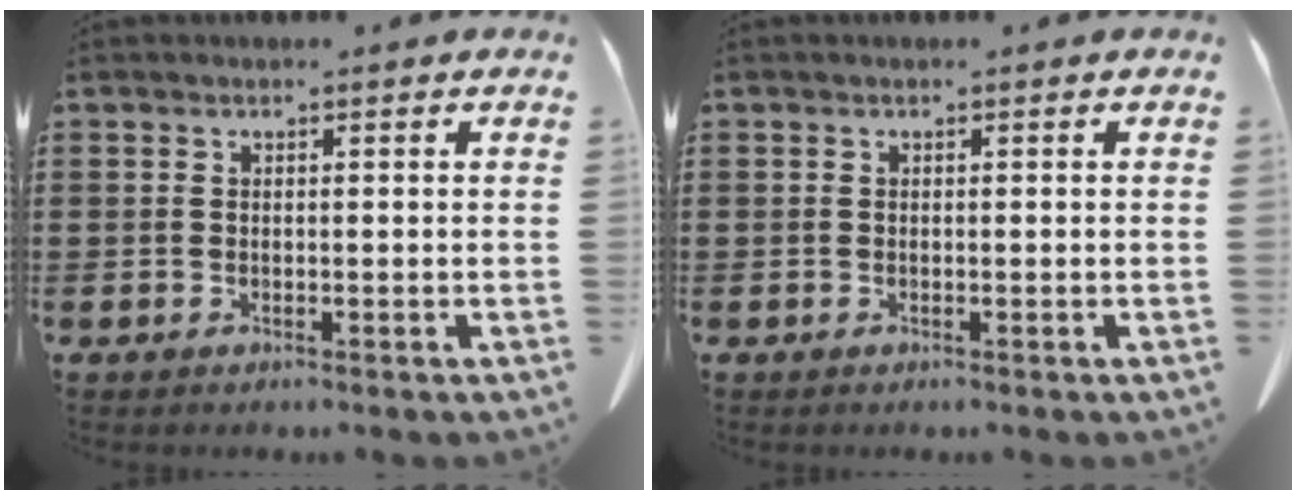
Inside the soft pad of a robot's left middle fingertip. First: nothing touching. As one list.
[{"total": 0.0}]